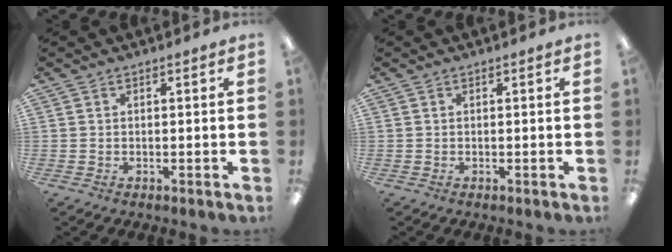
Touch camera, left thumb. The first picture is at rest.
{"total": 0.0}